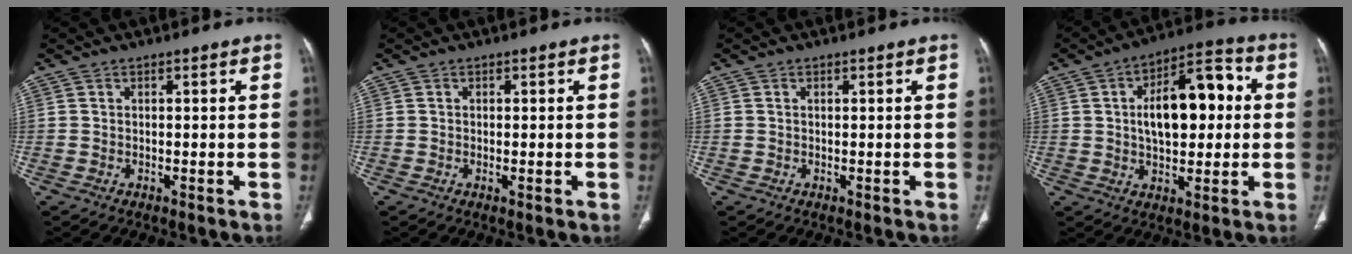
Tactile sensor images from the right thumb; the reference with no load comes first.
{"total": 0.8, "force": [-0.2, 0.2, 0.8], "torque": [-0.016, -0.003, -0.003]}
{"total": 0.0}
{"total": 15.7, "force": [1.8, 8.3, 13.2], "torque": [-0.173, 0.026, 0.026]}